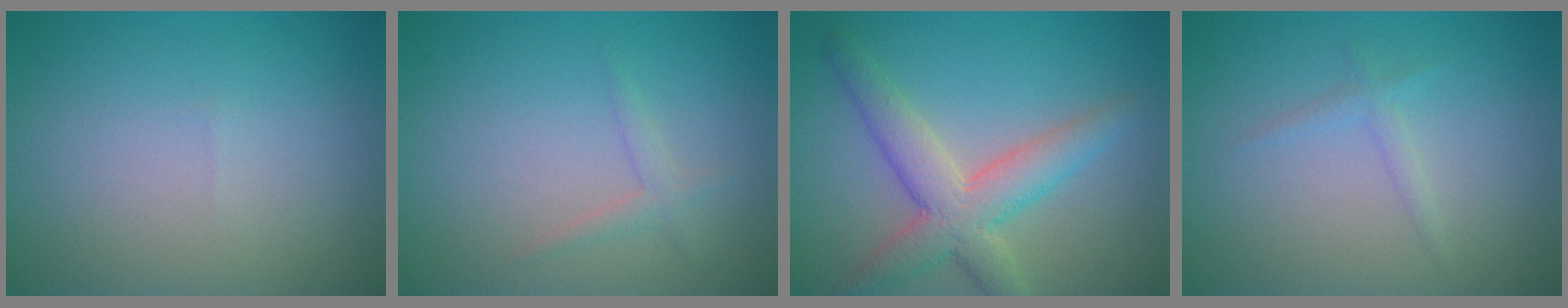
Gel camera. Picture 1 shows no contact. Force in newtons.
{"total": 1.2, "press": 1.1, "slide": 0.1}
{"total": 5.4, "press": 5.4, "slide": 0.4}
{"total": 1.1, "press": 1.1, "slide": 0.1}